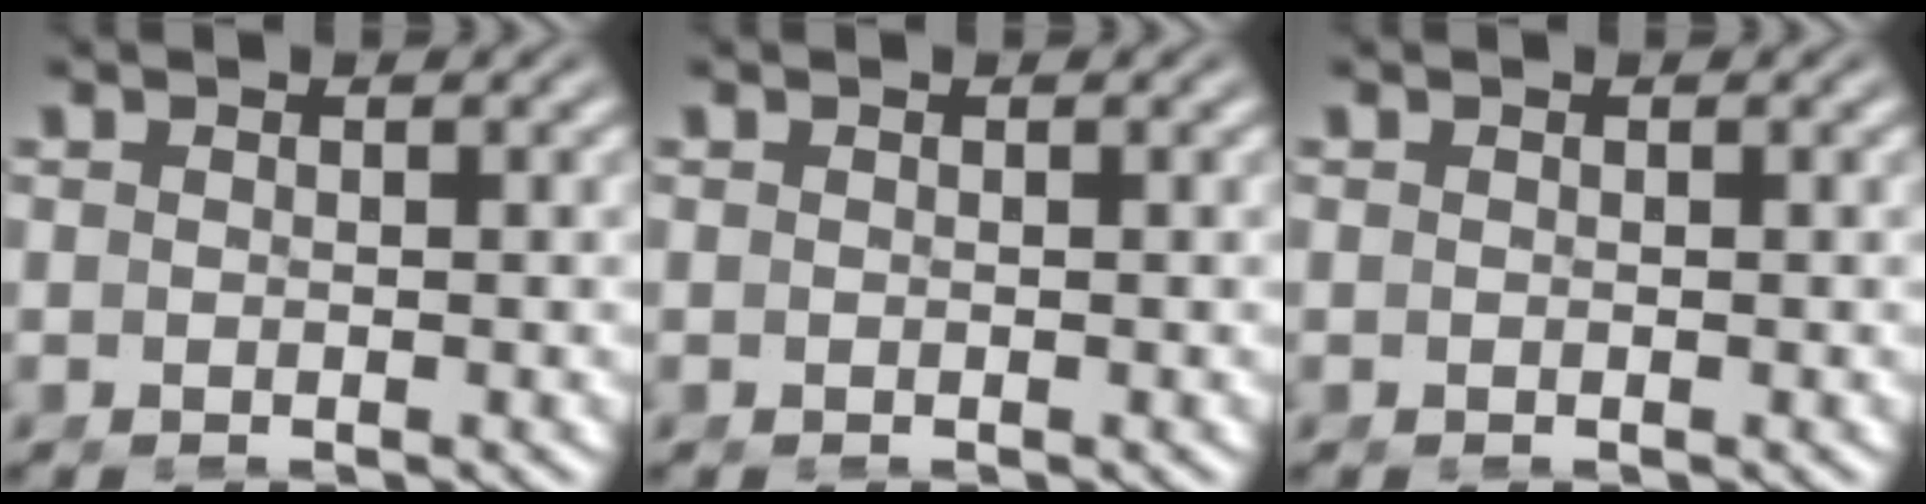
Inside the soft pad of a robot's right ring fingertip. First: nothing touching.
{"total": 0.0}
{"total": 0.0}